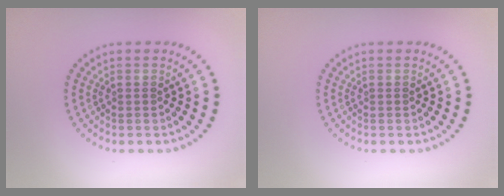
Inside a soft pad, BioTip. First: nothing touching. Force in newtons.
{"total": 0.0}